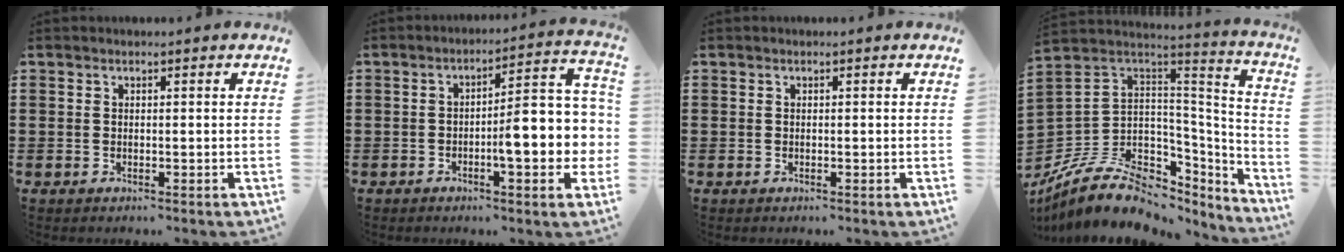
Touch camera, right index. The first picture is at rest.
{"total": 10.0, "force": [-1.8, 2.7, 9.5], "torque": [-0.119, -0.023, -0.037]}
{"total": 0.0}
{"total": 11.0, "force": [-5.3, 7.4, 6.2], "torque": [-0.149, -0.003, -0.087]}